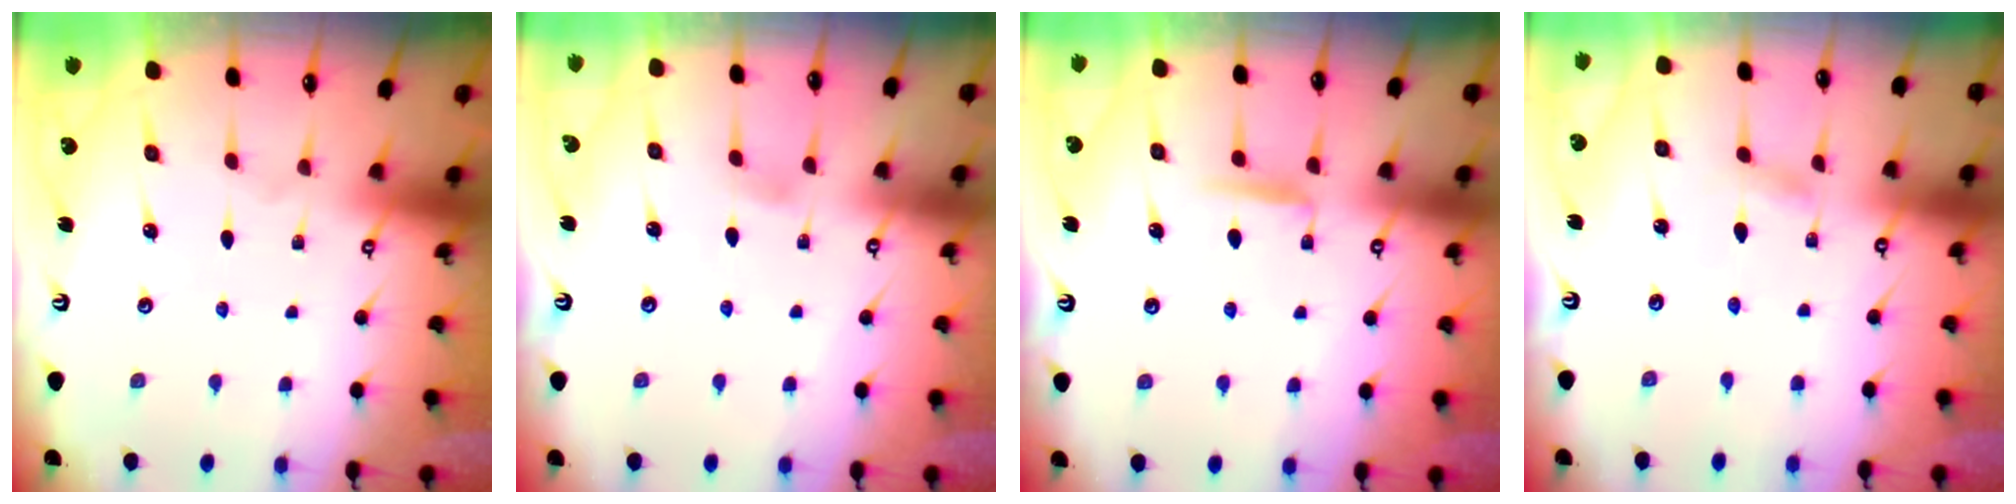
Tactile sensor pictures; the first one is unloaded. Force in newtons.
{"total": 2.9, "press": 2.9, "slide": 0.5}
{"total": 6.6, "press": 6.6, "slide": 0.7}
{"total": 1.9, "press": 1.9, "slide": 0.2}